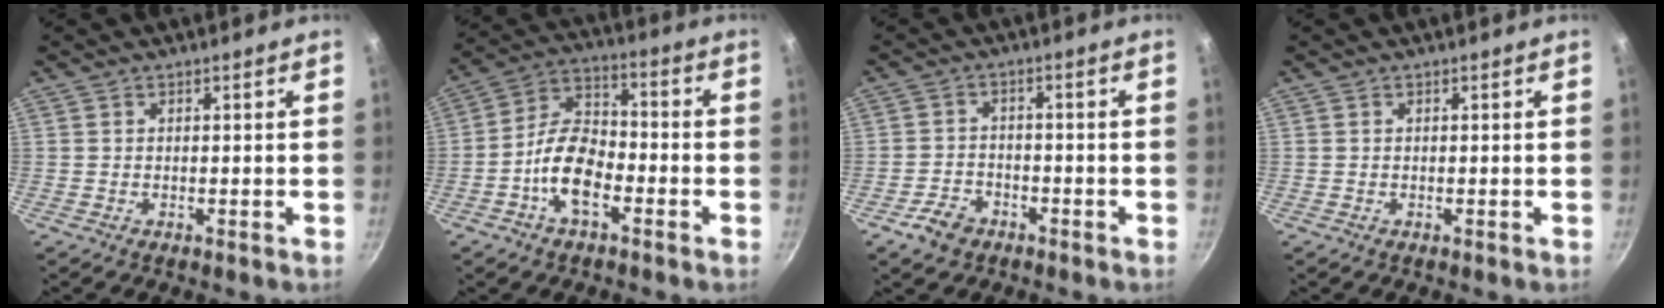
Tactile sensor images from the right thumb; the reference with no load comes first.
{"total": 11.3, "force": [-4.3, 6.0, 8.5], "torque": [-0.144, 0.045, -0.091]}
{"total": 5.2, "force": [-3.2, 3.4, 2.1], "torque": [-0.031, 0.029, -0.056]}
{"total": 0.0}